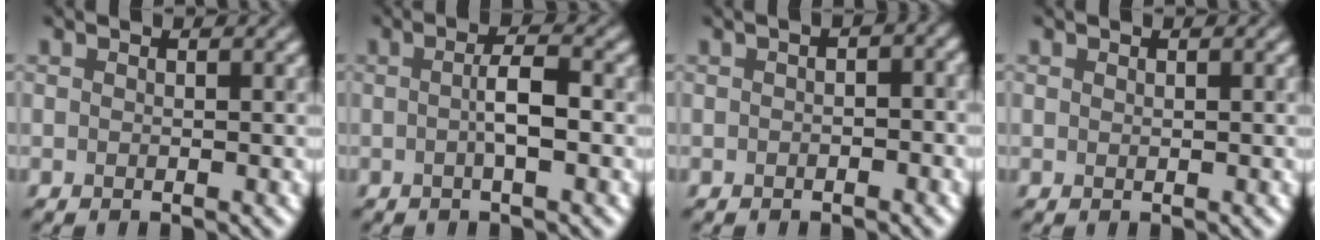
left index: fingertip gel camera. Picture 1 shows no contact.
{"total": 2.7, "force": [-0.1, 0.5, 2.7], "torque": [-0.047, 0.003, -0.005]}
{"total": 2.7, "force": [0.0, 1.4, 2.3], "torque": [-0.023, 0.006, -0.005]}
{"total": 0.0}